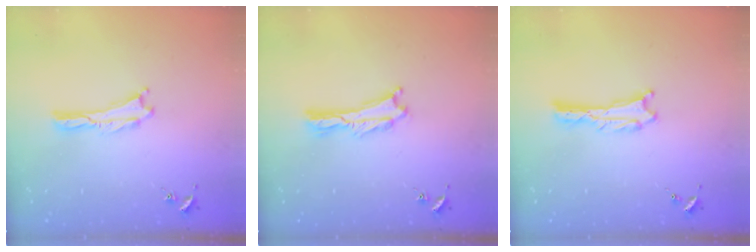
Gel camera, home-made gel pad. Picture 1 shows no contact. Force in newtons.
{"total": 1.2, "press": 1.1, "slide": 0.3}
{"total": 0.6, "press": 0.6, "slide": 0.1}